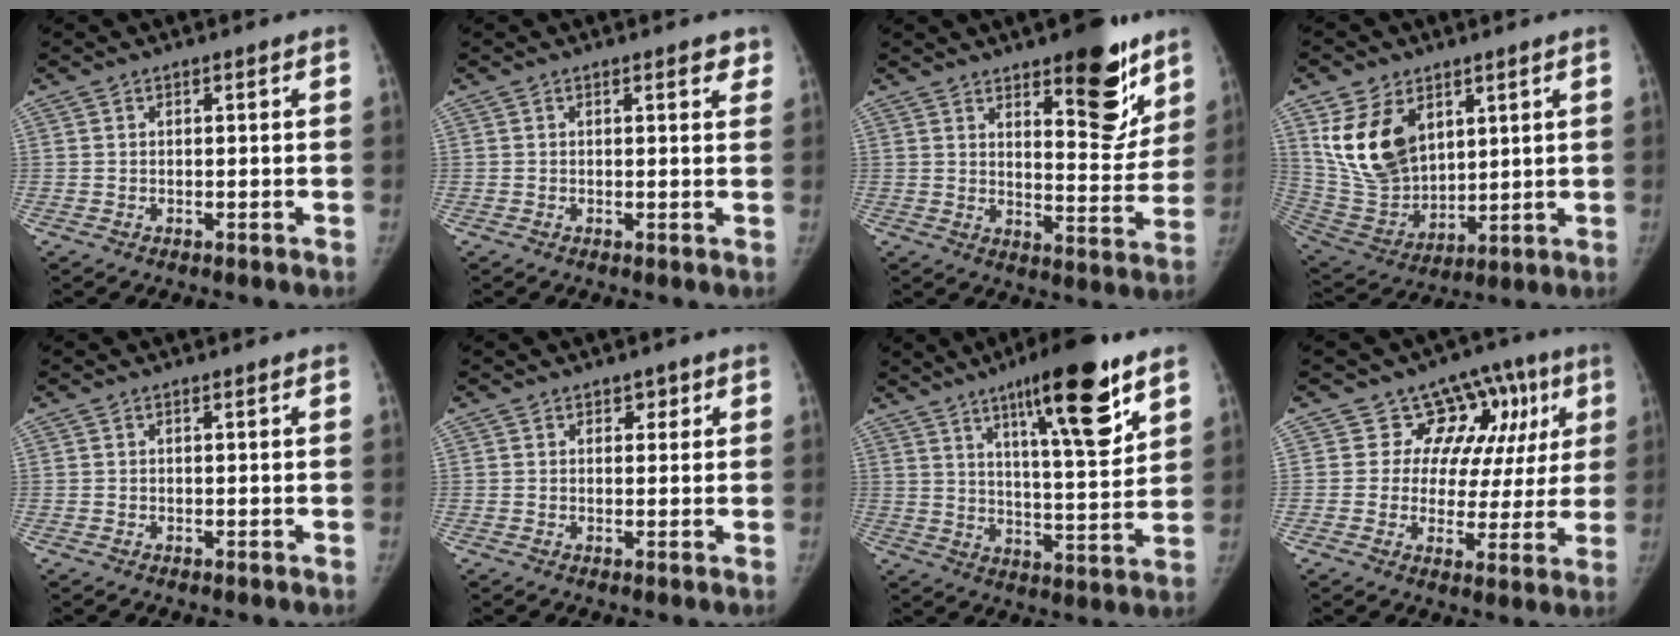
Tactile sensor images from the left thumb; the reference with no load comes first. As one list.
[{"total": 2.3, "force": [1.5, 1.0, 1.4], "torque": [-0.001, -0.005, 0.014]}, {"total": 15.4, "force": [9.4, 5.8, 10.7], "torque": [-0.090, -0.063, 0.135]}, {"total": 16.1, "force": [6.5, 10.8, 10.0], "torque": [-0.160, -0.032, 0.149]}, {"total": 0.0}, {"total": 1.7, "force": [0.9, 1.3, 0.6], "torque": [0.012, -0.003, 0.007]}, {"total": 17.6, "force": [10.1, 3.7, 14.0], "torque": [-0.190, -0.054, 0.157]}, {"total": 12.6, "force": [5.3, 10.1, 5.4], "torque": [-0.001, 0.001, 0.062]}]